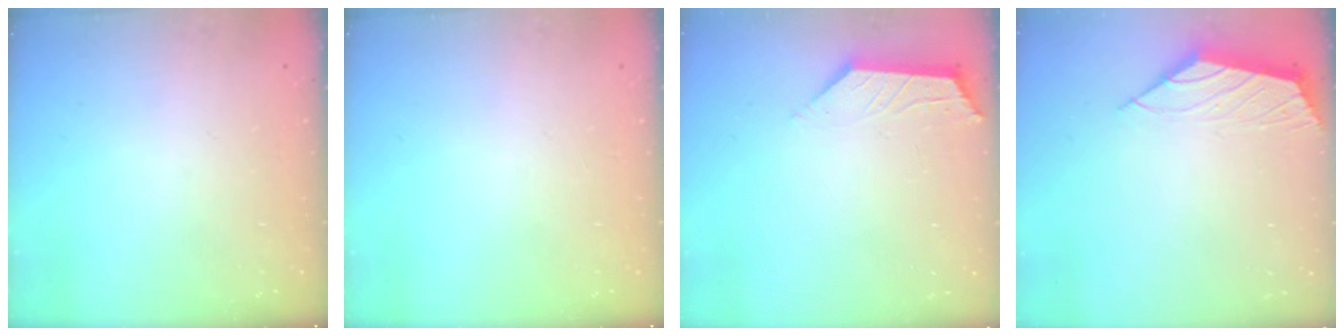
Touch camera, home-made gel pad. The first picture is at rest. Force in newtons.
{"total": 0.0}
{"total": 1.9, "press": 1.9, "slide": 0.3}
{"total": 2.3, "press": 2.2, "slide": 0.4}